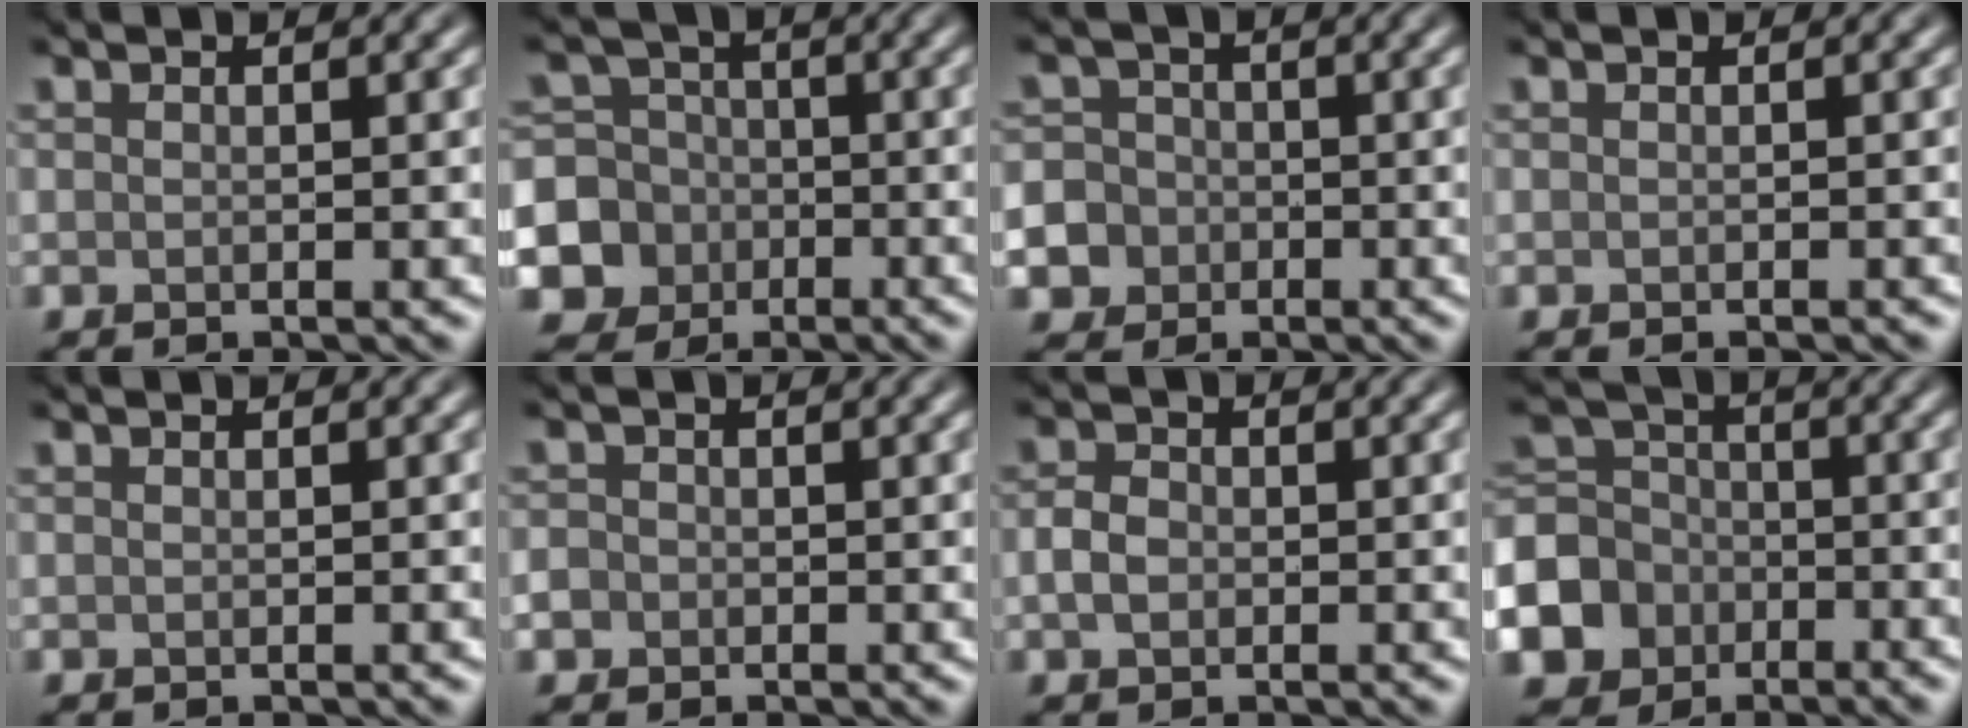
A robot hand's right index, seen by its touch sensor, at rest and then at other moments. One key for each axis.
{"total": 10.2, "fx": -3.4, "fy": 9.5, "fz": 2.0, "tx": -0.064, "ty": -0.022, "tz": -0.078}
{"total": 10.8, "fx": -4.6, "fy": 9.5, "fz": 2.3, "tx": -0.063, "ty": -0.025, "tz": -0.113}
{"total": 0.6, "fx": -0.4, "fy": 0.1, "fz": 0.4, "tx": -0.002, "ty": -0.002, "tz": -0.006}
{"total": 0.0}
{"total": 2.5, "fx": -0.9, "fy": 2.2, "fz": 0.7, "tx": -0.005, "ty": 0.002, "tz": -0.026}
{"total": 2.1, "fx": -0.4, "fy": 1.6, "fz": 1.3, "tx": -0.026, "ty": 0.000, "tz": -0.015}
{"total": 10.2, "fx": -4.9, "fy": 8.6, "fz": 2.5, "tx": -0.065, "ty": -0.034, "tz": -0.110}